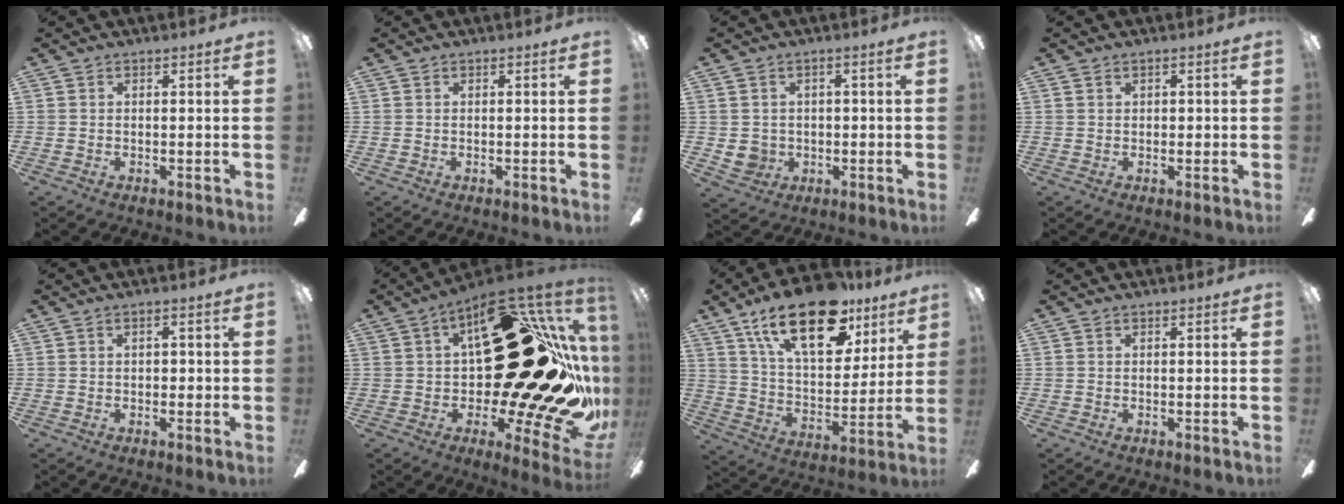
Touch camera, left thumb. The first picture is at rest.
{"total": 0.0}
{"total": 3.9, "force": [0.2, 3.8, 0.8], "torque": [-0.030, 0.006, 0.006]}
{"total": 0.8, "force": [0.2, 0.6, 0.5], "torque": [-0.010, 0.002, 0.004]}
{"total": 1.5, "force": [0.1, 0.8, 1.3], "torque": [-0.026, 0.007, -0.001]}
{"total": 39.1, "force": [7.2, 16.9, 34.6], "torque": [-0.390, -0.098, 0.173]}
{"total": 24.2, "force": [14.8, 11.0, 15.7], "torque": [-0.253, -0.067, 0.254]}
{"total": 0.0}